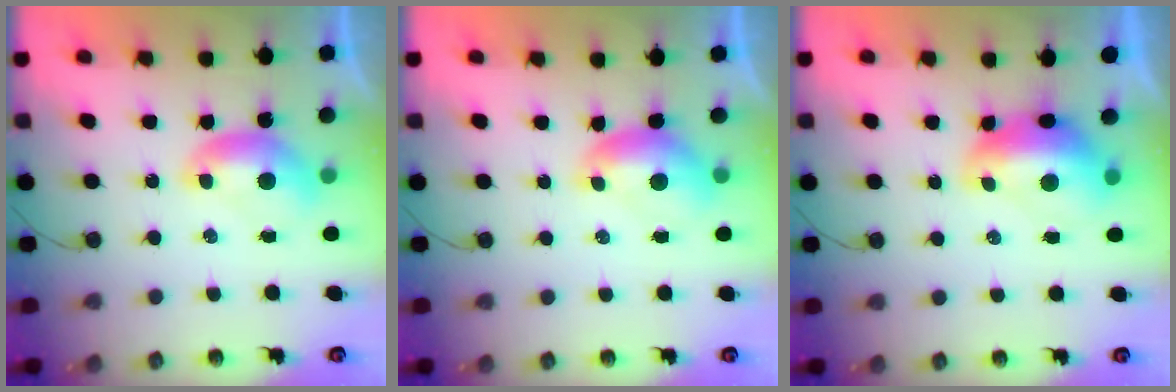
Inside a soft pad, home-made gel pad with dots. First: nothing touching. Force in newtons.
{"total": 0.7, "press": 0.3, "slide": 0.6}
{"total": 2.9, "press": 2.8, "slide": 0.7}